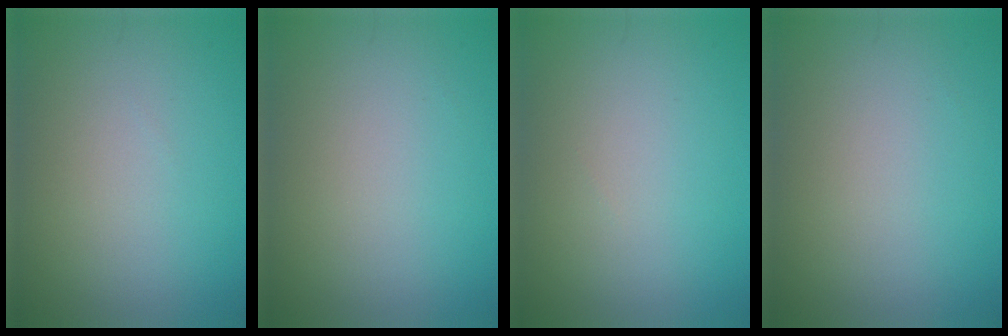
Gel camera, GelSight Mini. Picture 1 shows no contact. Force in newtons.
{"total": 0.0}
{"total": 0.0}
{"total": 0.0}